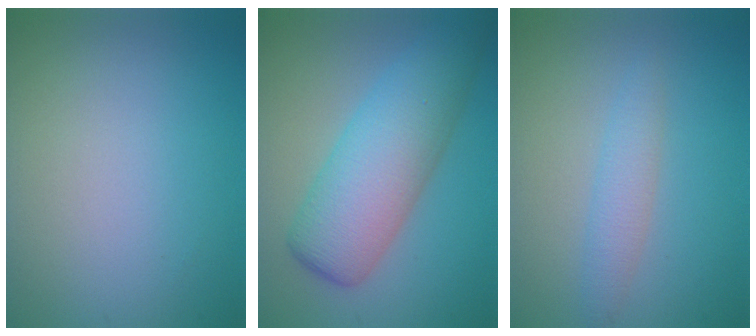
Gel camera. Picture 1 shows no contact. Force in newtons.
{"total": 7.6, "press": 7.6, "slide": 0.2}
{"total": 2.1, "press": 2.1, "slide": 0.1}